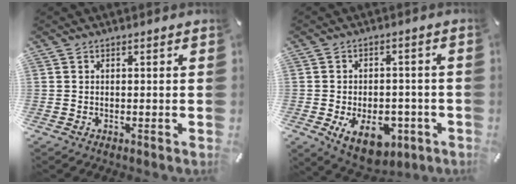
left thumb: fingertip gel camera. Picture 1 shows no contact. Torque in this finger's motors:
{"motor_torque": [-0.42, 1.68, 0.26, 0.04, 0.10]}